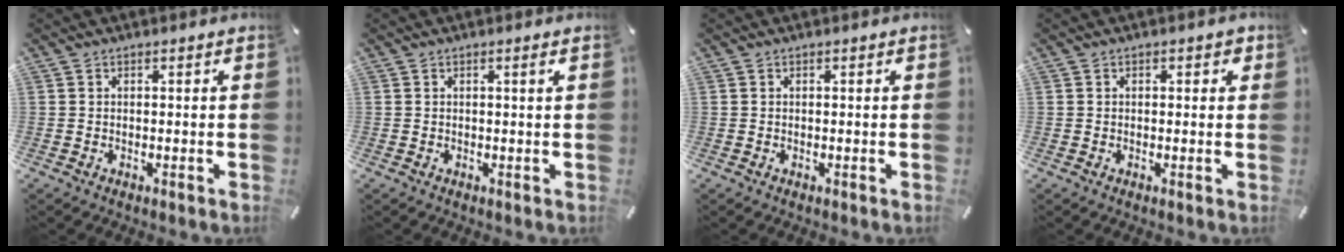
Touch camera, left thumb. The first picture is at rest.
{"total": 1.1, "force": [0.4, 0.0, 1.1], "torque": [-0.020, 0.001, 0.006]}
{"total": 0.0}
{"total": 1.1, "force": [0.3, 0.8, 0.8], "torque": [-0.007, 0.003, 0.002]}